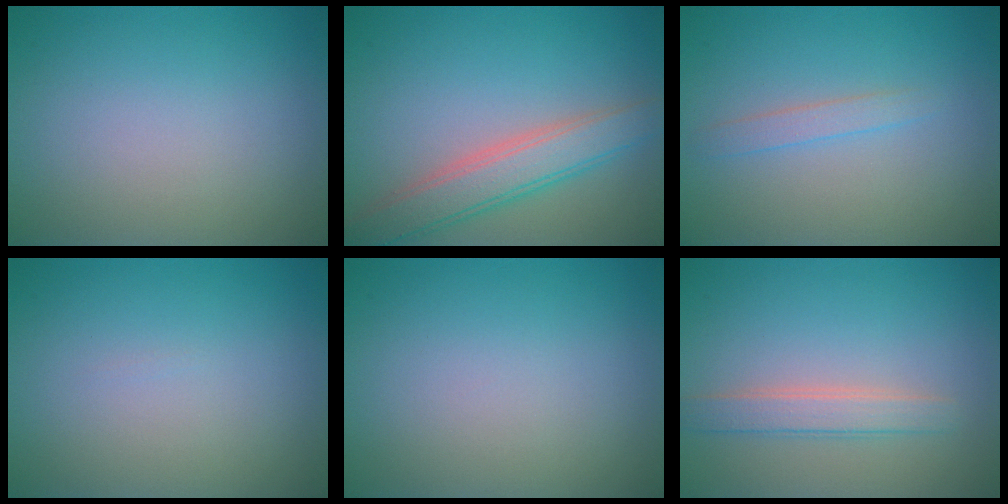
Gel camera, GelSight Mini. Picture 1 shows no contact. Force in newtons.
{"total": 4.6, "press": 4.6, "slide": 0.3}
{"total": 1.3, "press": 1.3, "slide": 0.0}
{"total": 0.0}
{"total": 0.0}
{"total": 2.4, "press": 2.4, "slide": 0.2}